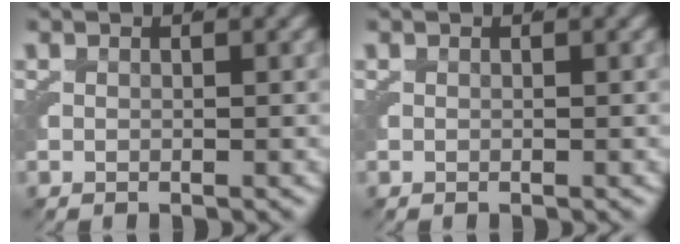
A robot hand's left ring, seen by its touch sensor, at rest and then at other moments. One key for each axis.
{"total": 0.0}